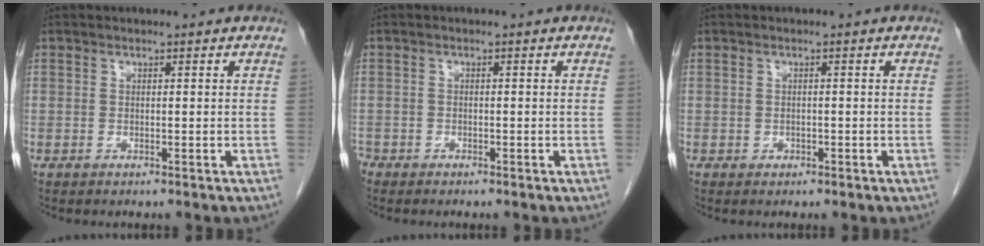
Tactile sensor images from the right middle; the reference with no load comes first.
{"total": 1.6, "force": [-1.4, 0.7, 0.3], "torque": [-0.008, 0.001, -0.025]}
{"total": 0.7, "force": [-0.3, 0.5, 0.2], "torque": [-0.006, 0.002, -0.003]}